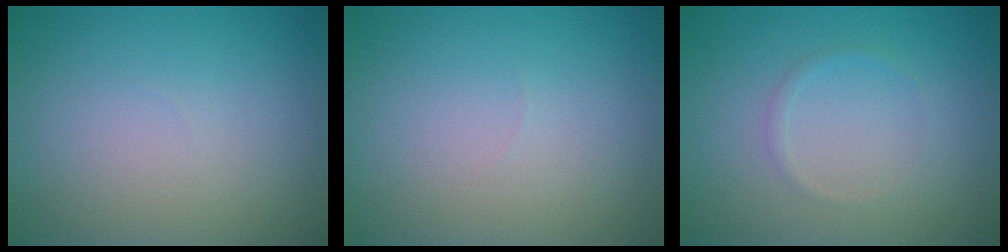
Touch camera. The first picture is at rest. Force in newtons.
{"total": 0.0}
{"total": 0.6, "press": 0.6, "slide": 0.0}